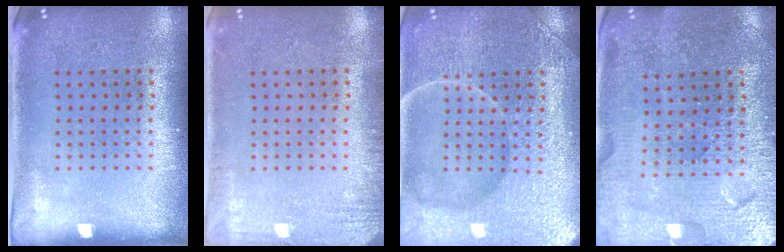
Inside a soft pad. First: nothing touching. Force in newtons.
{"total": 1.7, "press": 1.7, "slide": 0.2}
{"total": 7.5, "press": 7.4, "slide": 1.0}
{"total": 3.1, "press": 3.1, "slide": 0.0}